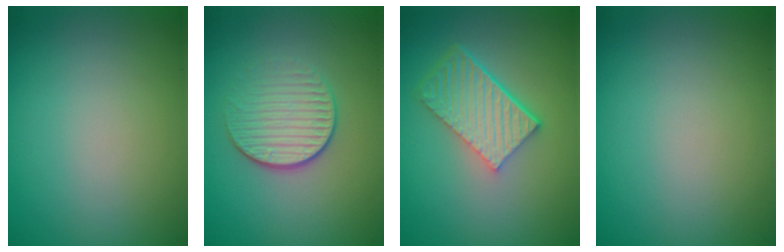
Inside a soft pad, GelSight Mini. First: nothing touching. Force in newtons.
{"total": 3.4, "press": 2.7, "slide": 2.0}
{"total": 5.8, "press": 4.0, "slide": 4.2}
{"total": 0.0}